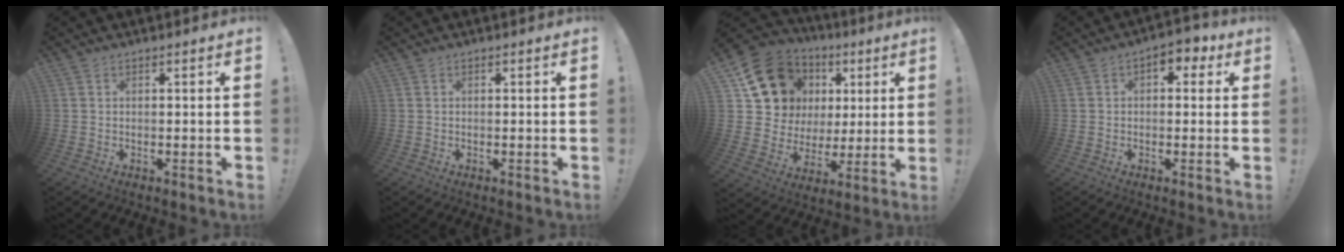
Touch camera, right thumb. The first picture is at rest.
{"total": 0.0}
{"total": 17.6, "force": [8.6, 13.6, 7.2], "torque": [-0.109, -0.041, 0.186]}
{"total": 4.8, "force": [1.0, 3.1, 3.5], "torque": [-0.037, -0.001, 0.014]}